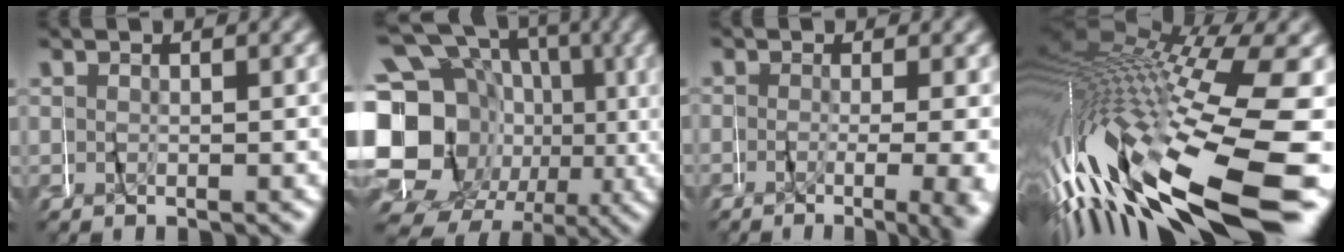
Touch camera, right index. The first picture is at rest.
{"total": 17.3, "force": [0.1, 14.9, 8.8], "torque": [-0.159, -0.033, -0.003]}
{"total": 4.6, "force": [-1.6, 1.1, 4.2], "torque": [-0.034, -0.013, -0.022]}
{"total": 18.2, "force": [-3.8, 7.7, 16.0], "torque": [-0.280, -0.008, -0.043]}